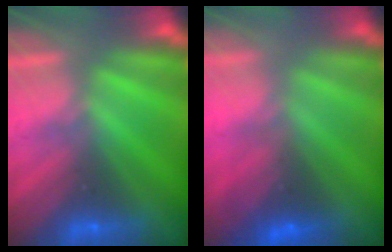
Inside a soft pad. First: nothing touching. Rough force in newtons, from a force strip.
{"total": 2.8}